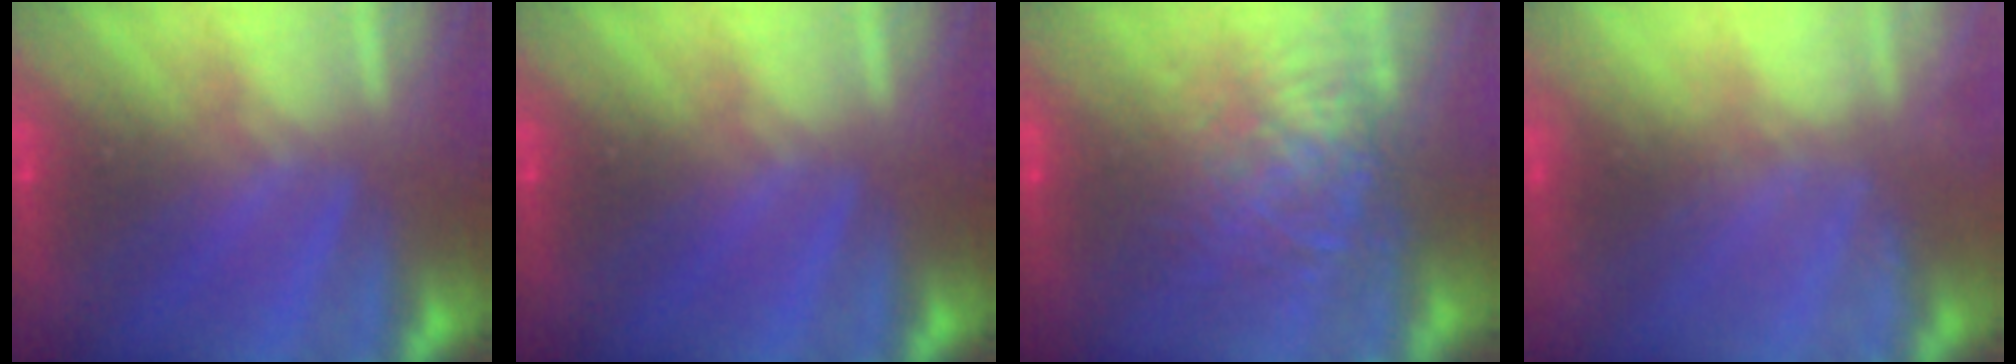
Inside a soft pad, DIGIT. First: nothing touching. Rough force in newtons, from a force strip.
{"total": 0.0}
{"total": 10.4}
{"total": 2.4}